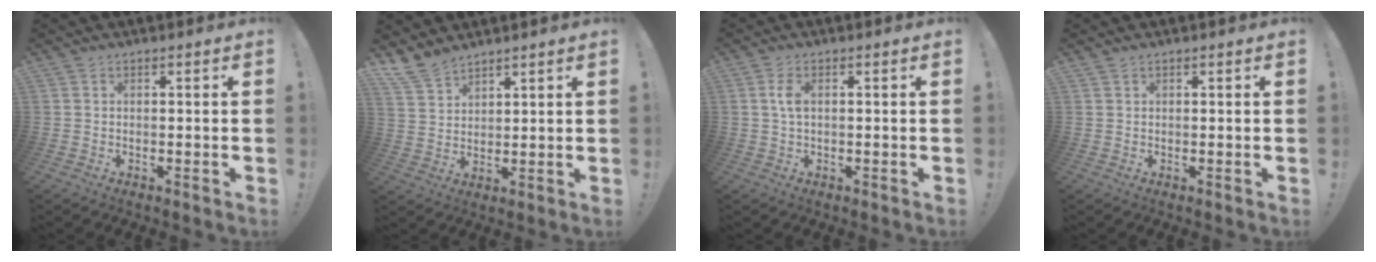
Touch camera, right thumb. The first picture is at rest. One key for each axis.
{"total": 7.6, "fx": 6.5, "fy": 3.2, "fz": 2.1, "tx": -0.050, "ty": -0.037, "tz": 0.130}
{"total": 3.7, "fx": 0.6, "fy": 2.1, "fz": 3.0, "tx": -0.060, "ty": 0.003, "tz": 0.006}
{"total": 0.8, "fx": 0.7, "fy": 0.3, "fz": 0.1, "tx": -0.006, "ty": 0.001, "tz": 0.015}